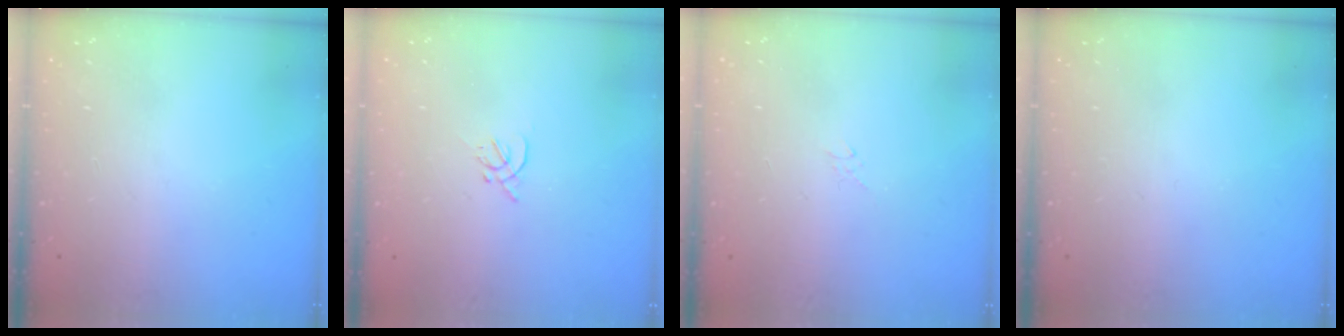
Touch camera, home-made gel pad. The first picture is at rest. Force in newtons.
{"total": 1.9, "press": 1.8, "slide": 0.5}
{"total": 1.3, "press": 1.3, "slide": 0.1}
{"total": 0.0}